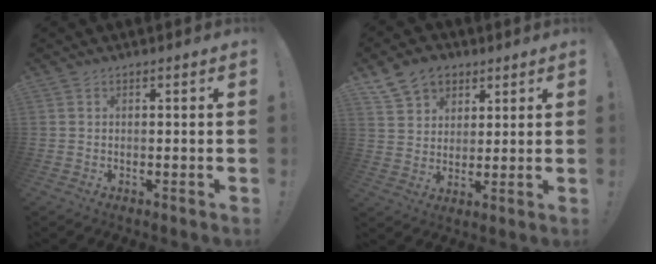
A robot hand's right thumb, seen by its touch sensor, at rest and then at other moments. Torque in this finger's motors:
{"motor_torque": [0.03, 0.04, 0.11, 0.11, 0.00]}